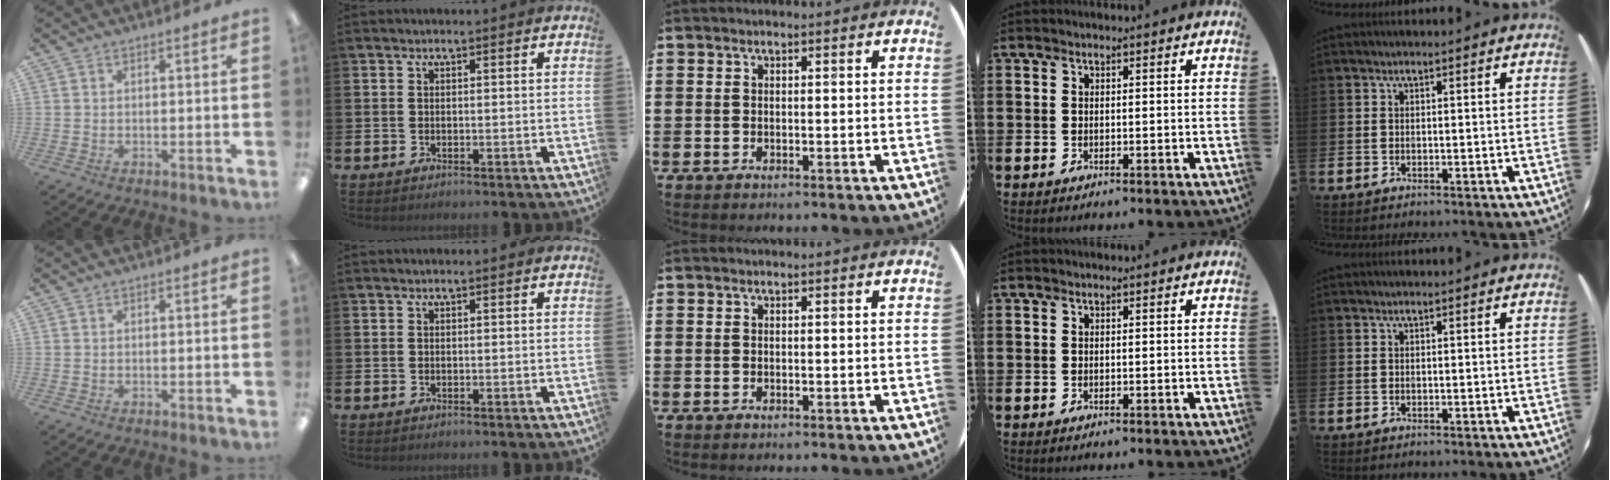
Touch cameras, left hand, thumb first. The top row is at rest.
{}